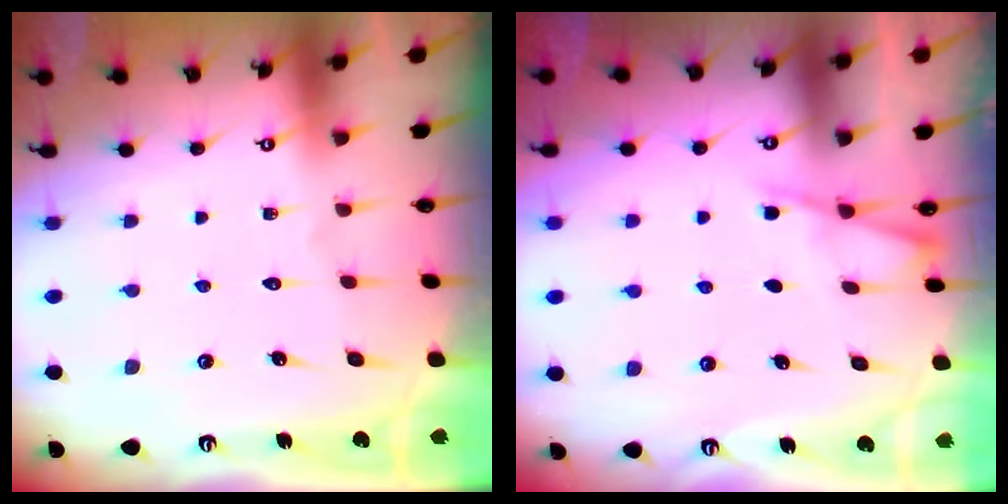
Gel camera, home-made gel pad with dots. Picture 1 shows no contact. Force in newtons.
{"total": 2.9, "press": 2.9, "slide": 0.4}